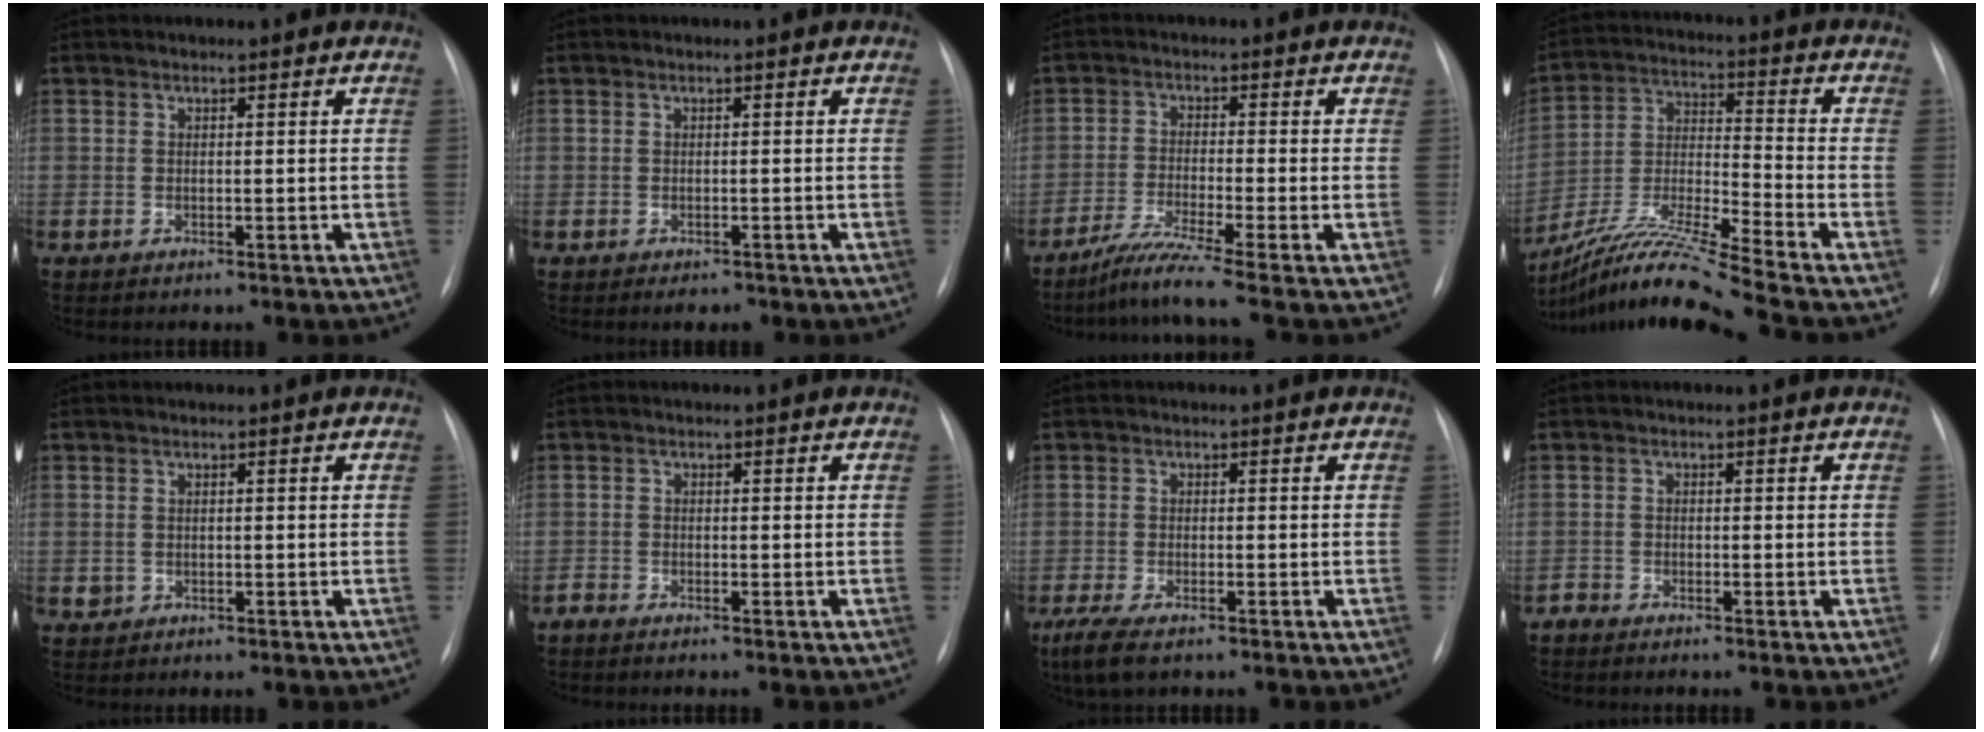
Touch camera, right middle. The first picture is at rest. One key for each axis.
{"total": 1.4, "fx": -1.1, "fy": 0.6, "fz": 0.8, "tx": -0.011, "ty": -0.002, "tz": -0.008}
{"total": 6.5, "fx": -5.1, "fy": -2.1, "fz": 3.4, "tx": -0.068, "ty": -0.035, "tz": -0.098}
{"total": 17.5, "fx": -14.9, "fy": -2.4, "fz": 8.9, "tx": -0.189, "ty": -0.021, "tz": -0.273}
{"total": 0.8, "fx": -0.1, "fy": 0.8, "fz": 0.1, "tx": -0.001, "ty": 0.002, "tz": 0.000}
{"total": 0.9, "fx": -0.9, "fy": 0.0, "fz": 0.3, "tx": -0.010, "ty": -0.003, "tz": -0.017}
{"total": 5.4, "fx": -3.8, "fy": 1.5, "fz": 3.6, "tx": -0.073, "ty": -0.015, "tz": -0.059}
{"total": 1.1, "fx": -1.1, "fy": 0.0, "fz": 0.0, "tx": -0.001, "ty": -0.005, "tz": -0.021}